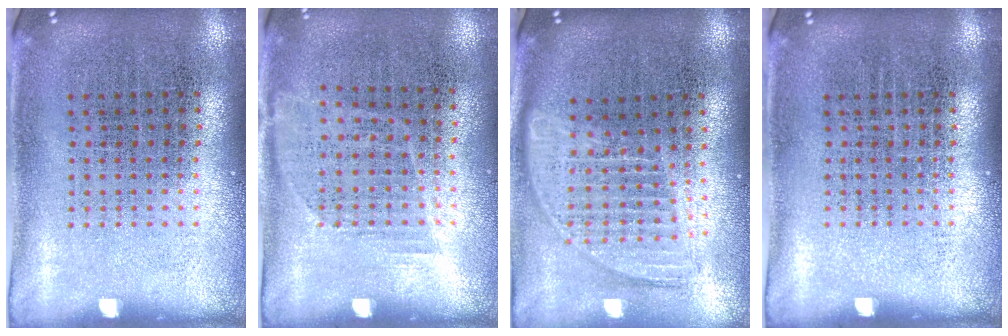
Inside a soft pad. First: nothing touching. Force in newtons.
{"total": 1.1, "press": 0.8, "slide": 0.7}
{"total": 1.7, "press": 1.4, "slide": 0.9}
{"total": 0.0}